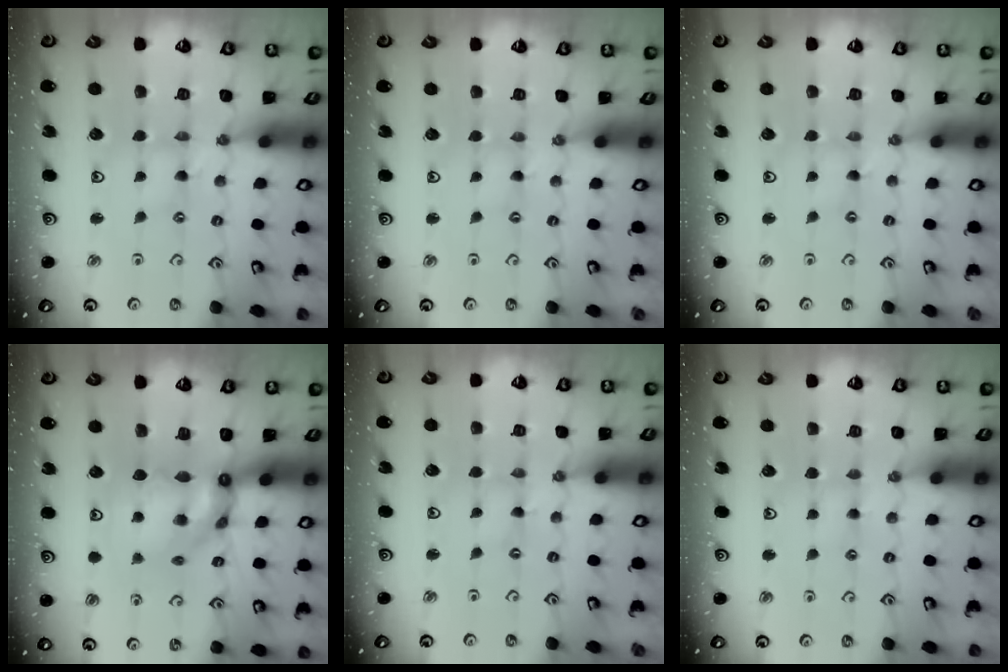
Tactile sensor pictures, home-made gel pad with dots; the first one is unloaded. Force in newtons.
{"total": 0.0}
{"total": 0.0}
{"total": 9.7, "press": 9.7, "slide": 1.0}
{"total": 0.0}
{"total": 2.1, "press": 2.1, "slide": 0.4}